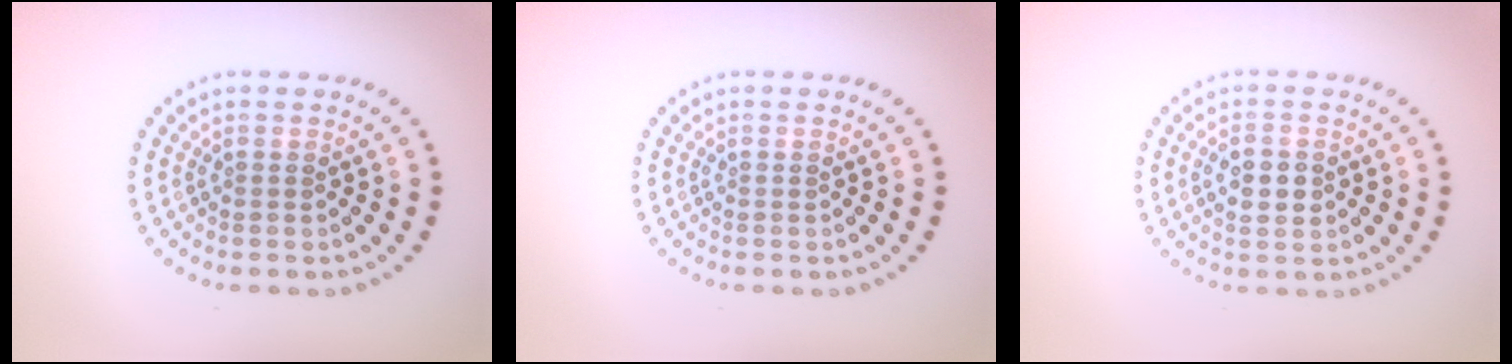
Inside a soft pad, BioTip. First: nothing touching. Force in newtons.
{"total": 0.0}
{"total": 2.6, "press": 2.6, "slide": 0.1}